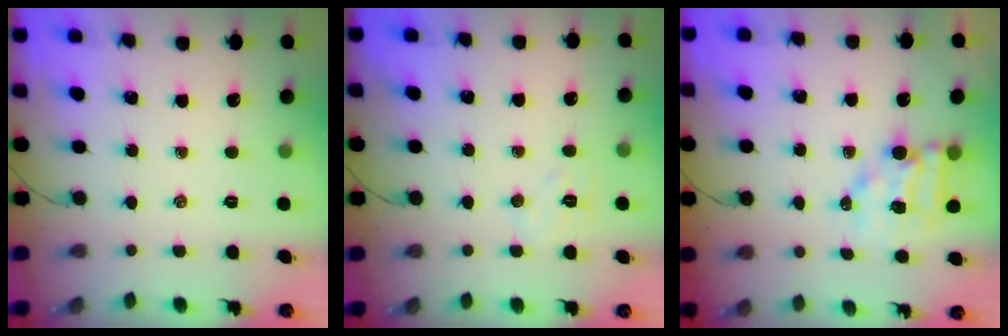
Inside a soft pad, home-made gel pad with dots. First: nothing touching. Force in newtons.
{"total": 5.5, "press": 5.4, "slide": 1.2}
{"total": 7.3, "press": 7.2, "slide": 0.8}